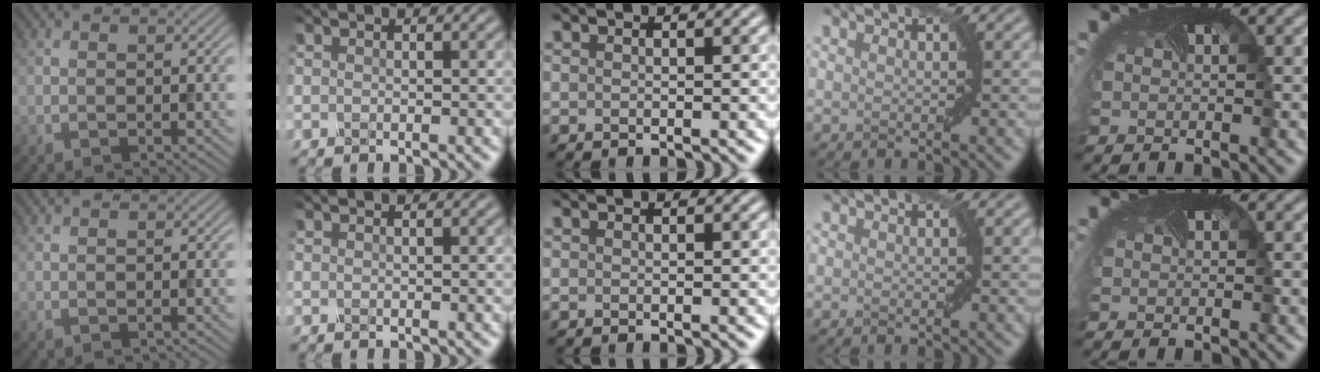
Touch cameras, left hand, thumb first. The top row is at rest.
{}